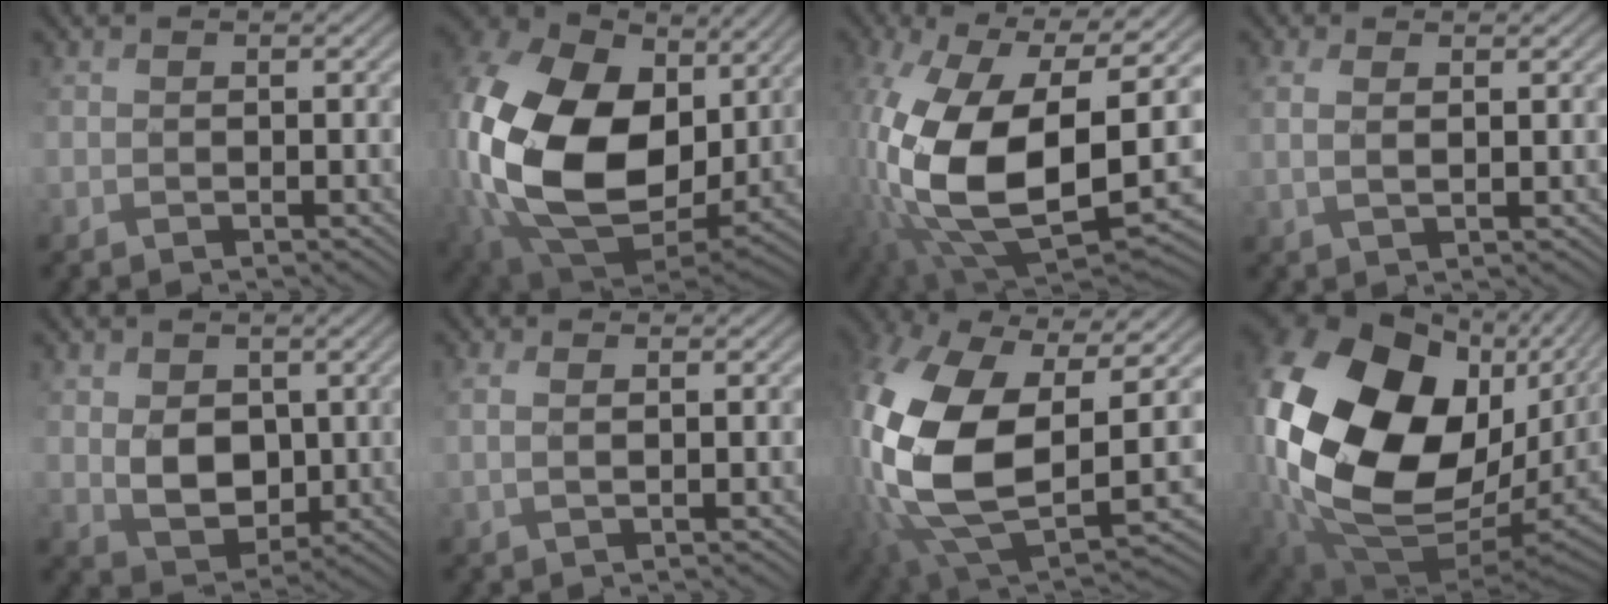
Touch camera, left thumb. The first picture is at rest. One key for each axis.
{"total": 21.8, "fx": 3.9, "fy": 15.9, "fz": 14.5, "tx": -0.390, "ty": -0.033, "tz": 0.123}
{"total": 18.9, "fx": -1.8, "fy": 9.8, "fz": 16.1, "tx": -0.356, "ty": -0.058, "tz": -0.005}
{"total": 1.9, "fx": 1.6, "fy": -0.6, "fz": 0.7, "tx": -0.016, "ty": 0.010, "tz": 0.033}
{"total": 5.2, "fx": 2.0, "fy": 3.8, "fz": 3.0, "tx": -0.073, "ty": 0.000, "tz": 0.037}
{"total": 1.6, "fx": 1.5, "fy": -0.7, "fz": 0.2, "tx": -0.007, "ty": 0.009, "tz": 0.030}
{"total": 18.3, "fx": 1.1, "fy": 10.4, "fz": 15.0, "tx": -0.379, "ty": -0.046, "tz": 0.052}
{"total": 22.8, "fx": 4.3, "fy": 15.9, "fz": 15.8, "tx": -0.372, "ty": -0.055, "tz": 0.119}